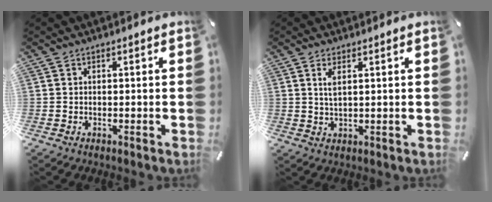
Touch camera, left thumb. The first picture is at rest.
{"total": 3.0, "force": [1.2, 1.0, 2.5], "torque": [-0.062, 0.001, 0.019]}